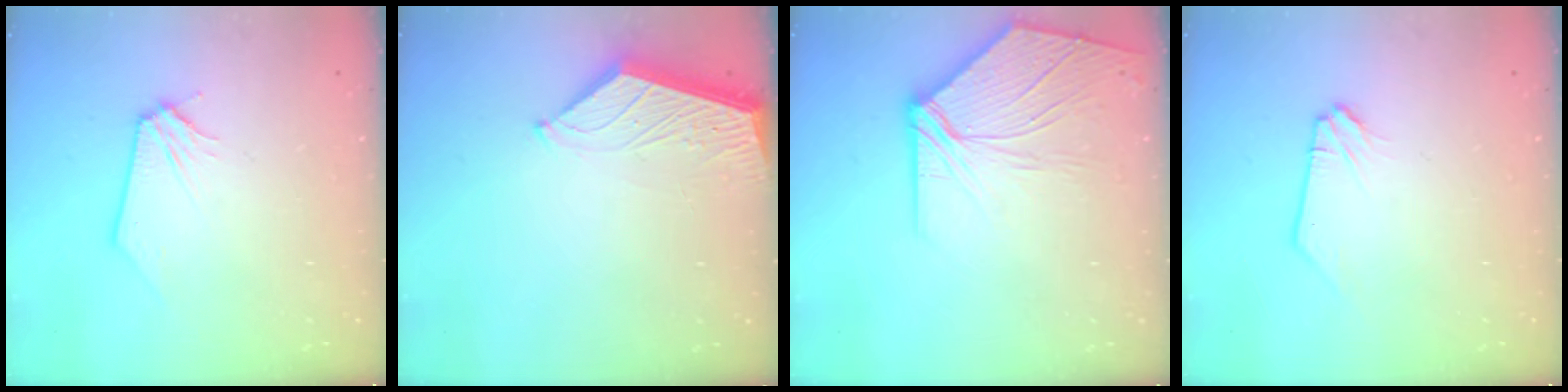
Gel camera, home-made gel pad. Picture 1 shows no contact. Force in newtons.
{"total": 3.9, "press": 3.9, "slide": 0.5}
{"total": 10.1, "press": 9.9, "slide": 1.8}
{"total": 0.0}